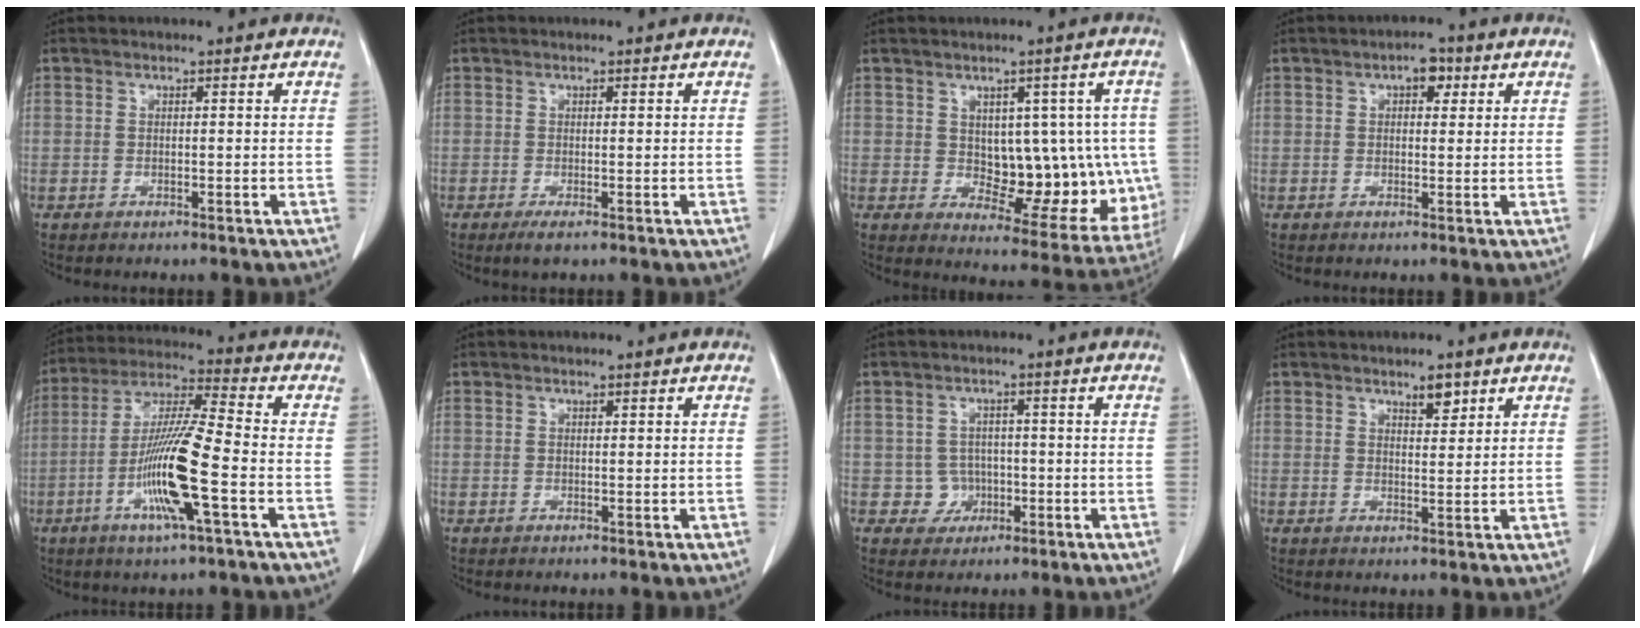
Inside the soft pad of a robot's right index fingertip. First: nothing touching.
{"total": 1.4, "force": [-0.7, 0.1, 1.3], "torque": [-0.021, -0.005, -0.009]}
{"total": 13.0, "force": [0.6, 7.3, 10.7], "torque": [-0.115, 0.015, 0.035]}
{"total": 3.1, "force": [1.4, 1.6, 2.3], "torque": [-0.033, 0.013, 0.017]}
{"total": 13.4, "force": [-4.0, 0.2, 12.8], "torque": [-0.251, -0.006, -0.081]}
{"total": 0.0}
{"total": 3.4, "force": [-0.8, 3.3, 0.0], "torque": [0.014, 0.012, -0.007]}
{"total": 2.7, "force": [1.9, 0.9, 1.7], "torque": [-0.029, -0.003, 0.033]}